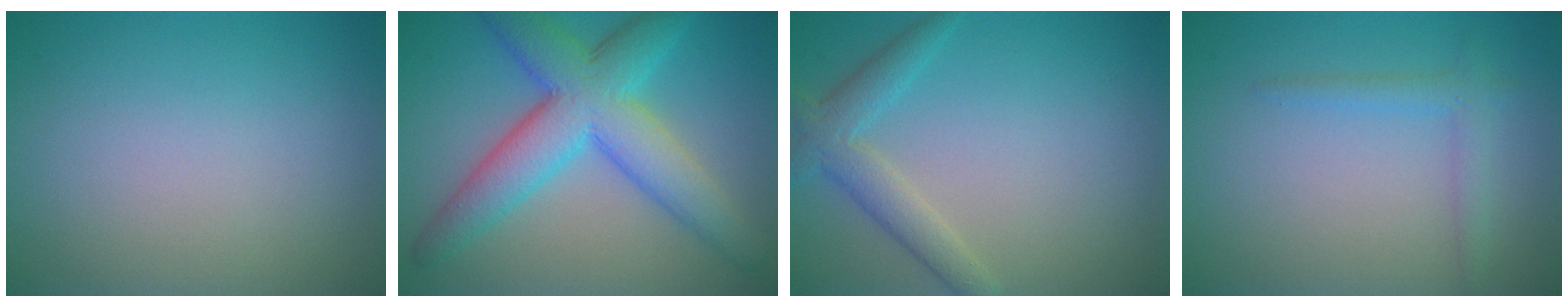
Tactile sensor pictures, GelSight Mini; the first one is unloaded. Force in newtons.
{"total": 8.5, "press": 8.5, "slide": 0.0}
{"total": 3.3, "press": 3.3, "slide": 0.2}
{"total": 1.7, "press": 1.7, "slide": 0.1}